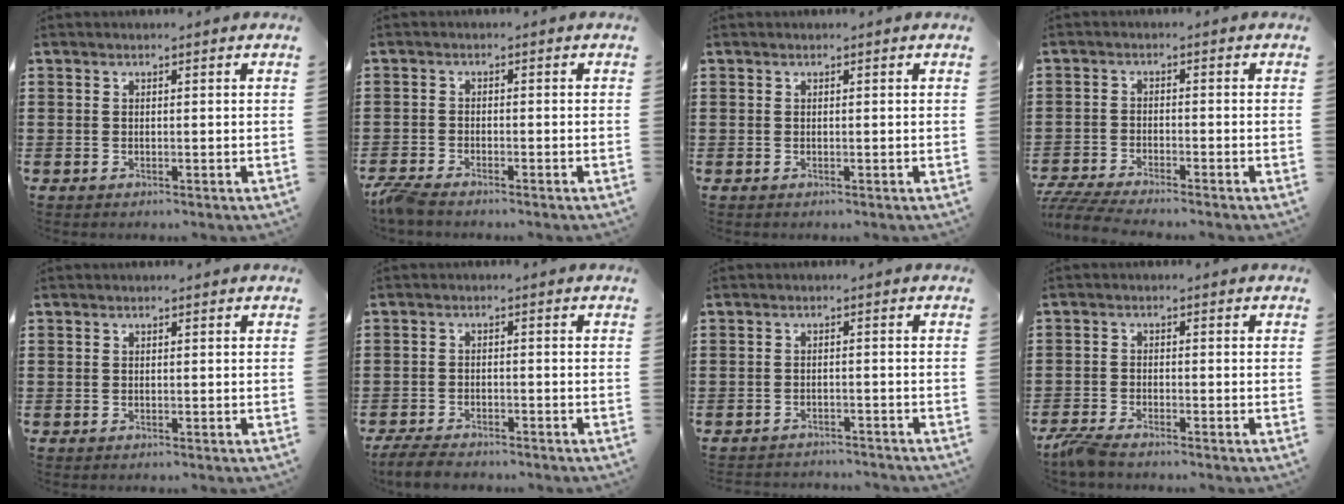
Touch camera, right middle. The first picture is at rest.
{"total": 3.0, "force": [-2.7, 0.3, 1.2], "torque": [-0.040, -0.006, -0.059]}
{"total": 0.0}
{"total": 4.2, "force": [-4.0, 0.0, 1.1], "torque": [-0.040, -0.012, -0.086]}
{"total": 0.0}
{"total": 3.6, "force": [-3.4, 0.6, 1.0], "torque": [-0.032, -0.003, -0.073]}
{"total": 2.0, "force": [-2.0, 0.1, -0.1], "torque": [-0.005, -0.001, -0.043]}
{"total": 3.1, "force": [-2.7, 0.3, 1.4], "torque": [-0.044, -0.007, -0.060]}